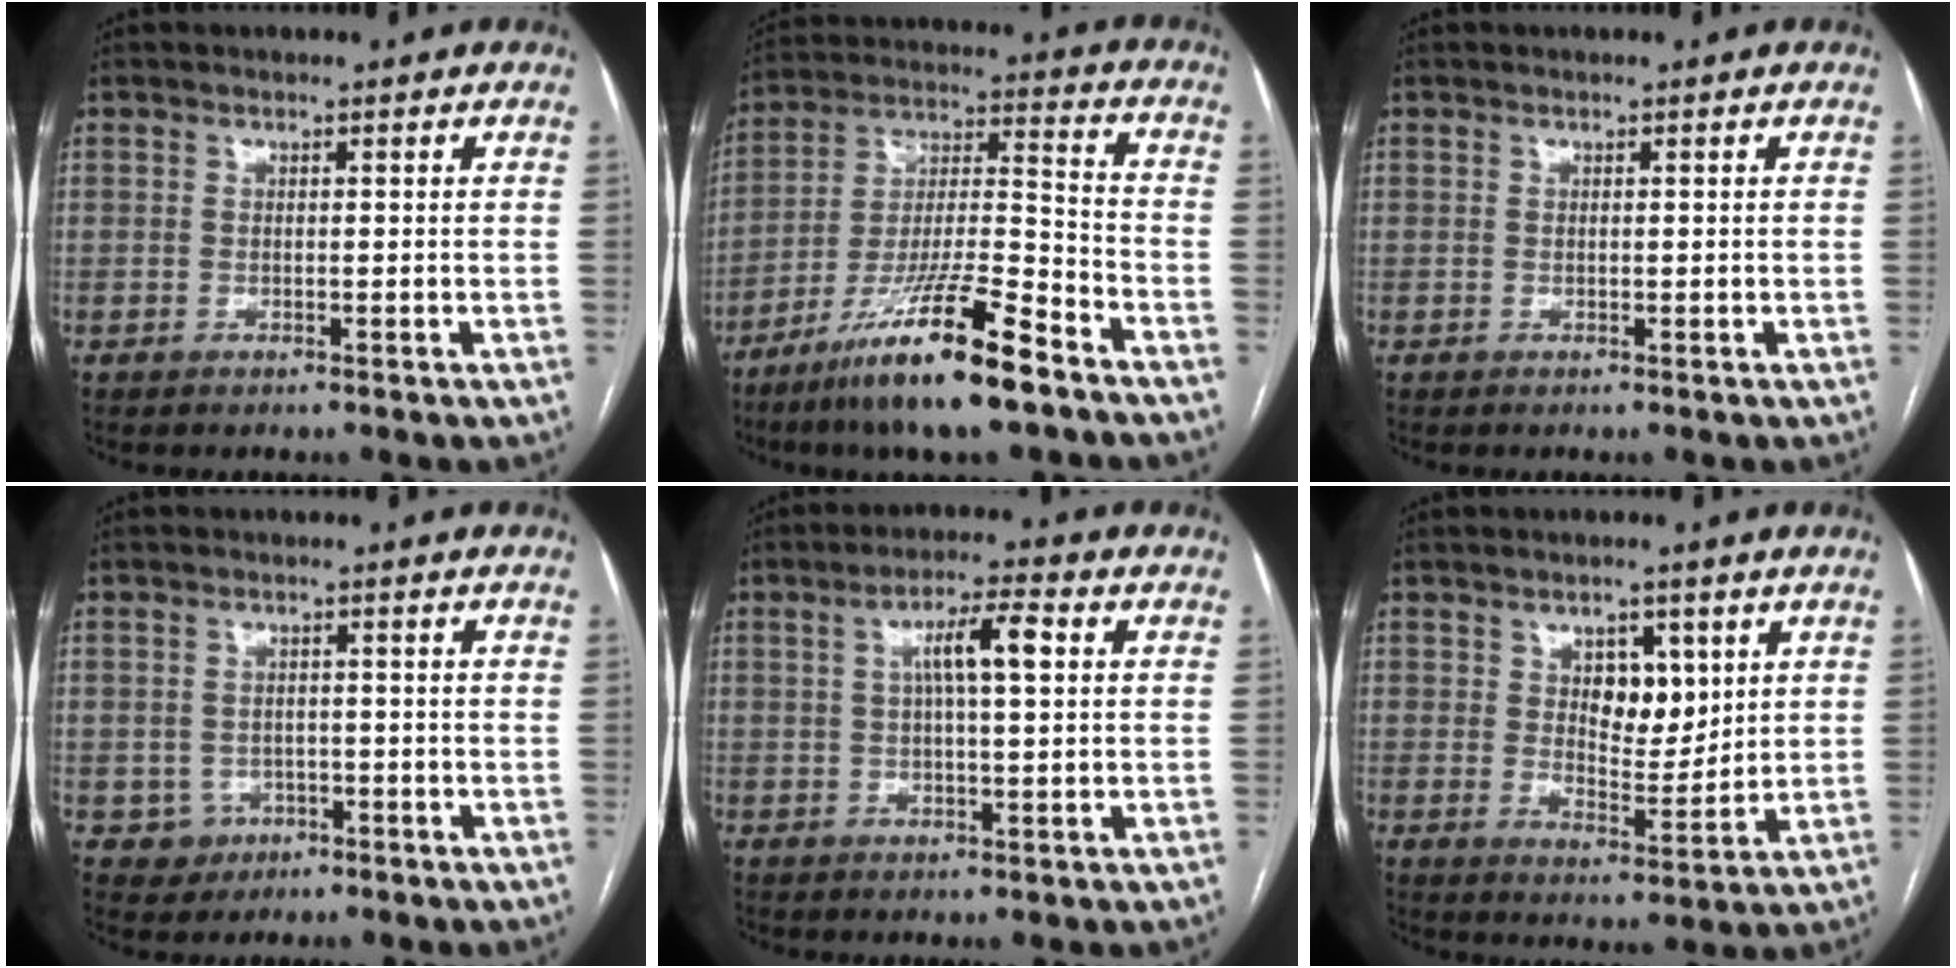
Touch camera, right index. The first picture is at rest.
{"total": 17.0, "force": [-11.2, 1.3, 12.7], "torque": [-0.258, -0.028, -0.204]}
{"total": 0.0}
{"total": 3.5, "force": [-1.3, 3.2, 0.1], "torque": [0.007, 0.012, -0.015]}
{"total": 6.5, "force": [1.4, 0.9, 6.3], "torque": [-0.114, 0.017, 0.023]}
{"total": 6.9, "force": [2.6, 3.7, 5.3], "torque": [-0.077, 0.001, 0.049]}